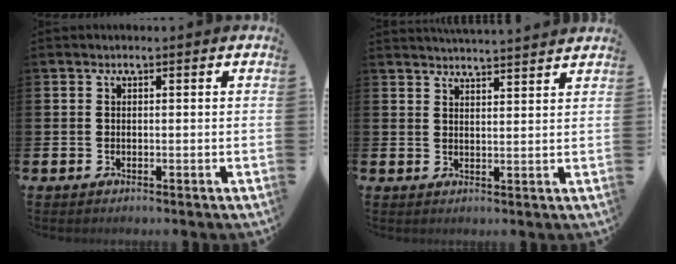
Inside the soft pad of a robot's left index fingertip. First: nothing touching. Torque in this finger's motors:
{"motor_torque": [0.07, -2.06, 0.09, 0.02]}